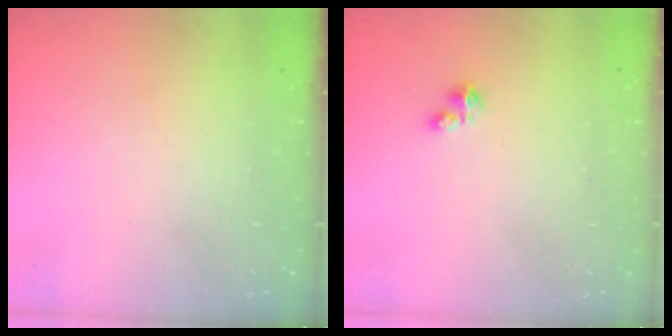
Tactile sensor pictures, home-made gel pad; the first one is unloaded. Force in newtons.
{"total": 1.6, "press": 1.5, "slide": 0.4}